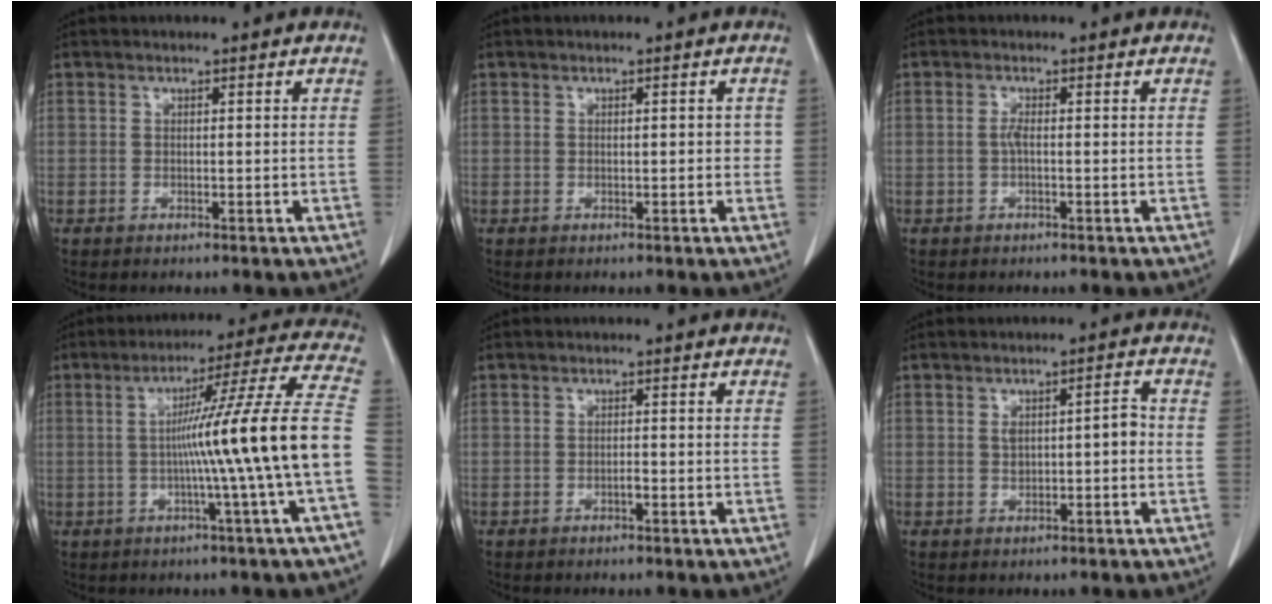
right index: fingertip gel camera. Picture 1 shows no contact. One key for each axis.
{"total": 1.6, "fx": 0.1, "fy": 0.8, "fz": 1.4, "tx": -0.013, "ty": 0.003, "tz": 0.000}
{"total": 1.1, "fx": -0.1, "fy": 0.1, "fz": 1.1, "tx": -0.020, "ty": 0.002, "tz": -0.003}
{"total": 16.7, "fx": -2.4, "fy": -3.0, "fz": 16.3, "tx": -0.231, "ty": 0.006, "tz": -0.044}
{"total": 0.6, "fx": -0.3, "fy": 0.1, "fz": 0.5, "tx": -0.007, "ty": 0.003, "tz": -0.004}
{"total": 3.4, "fx": 0.0, "fy": 1.2, "fz": 3.2, "tx": -0.052, "ty": 0.017, "tz": 0.007}